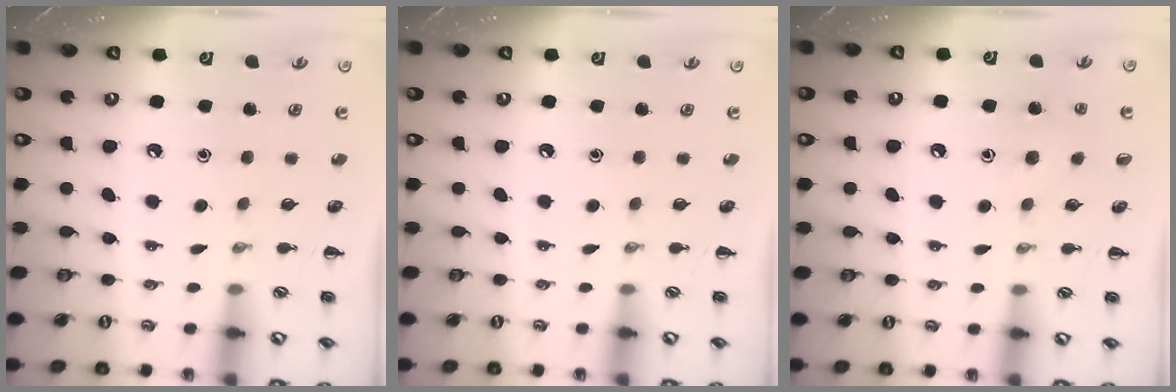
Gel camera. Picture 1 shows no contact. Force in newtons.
{"total": 0.0}
{"total": 6.9, "press": 6.5, "slide": 2.4}